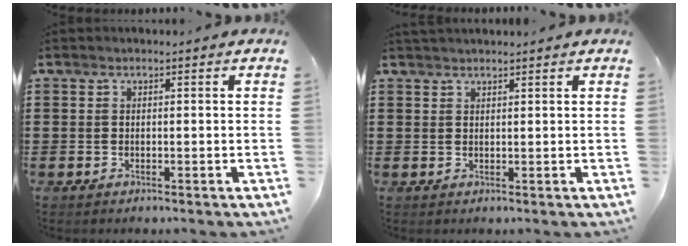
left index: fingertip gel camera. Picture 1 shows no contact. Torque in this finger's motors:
{"motor_torque": [0.41, 0.27, 0.00, 0.00]}